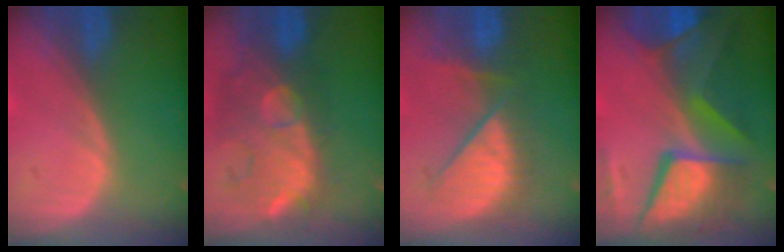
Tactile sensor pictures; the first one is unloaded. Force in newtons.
{"total": 11.1, "press": 10.3, "slide": 4.1}
{"total": 8.8, "press": 8.7, "slide": 1.4}
{"total": 12.0, "press": 11.9, "slide": 1.2}